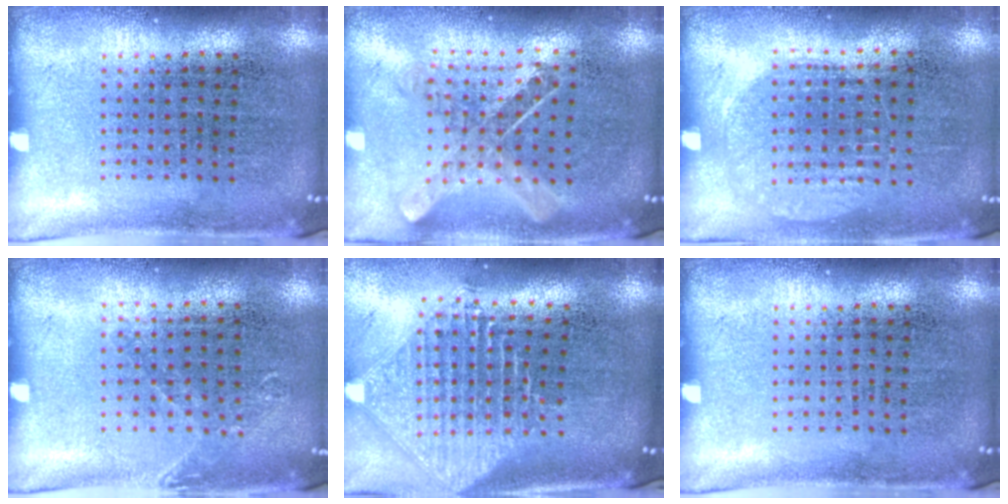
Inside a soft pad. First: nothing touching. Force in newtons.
{"total": 0.9, "press": 0.8, "slide": 0.2}
{"total": 0.9, "press": 0.9, "slide": 0.3}
{"total": 0.8, "press": 0.8, "slide": 0.1}
{"total": 2.4, "press": 1.9, "slide": 1.5}
{"total": 0.0}